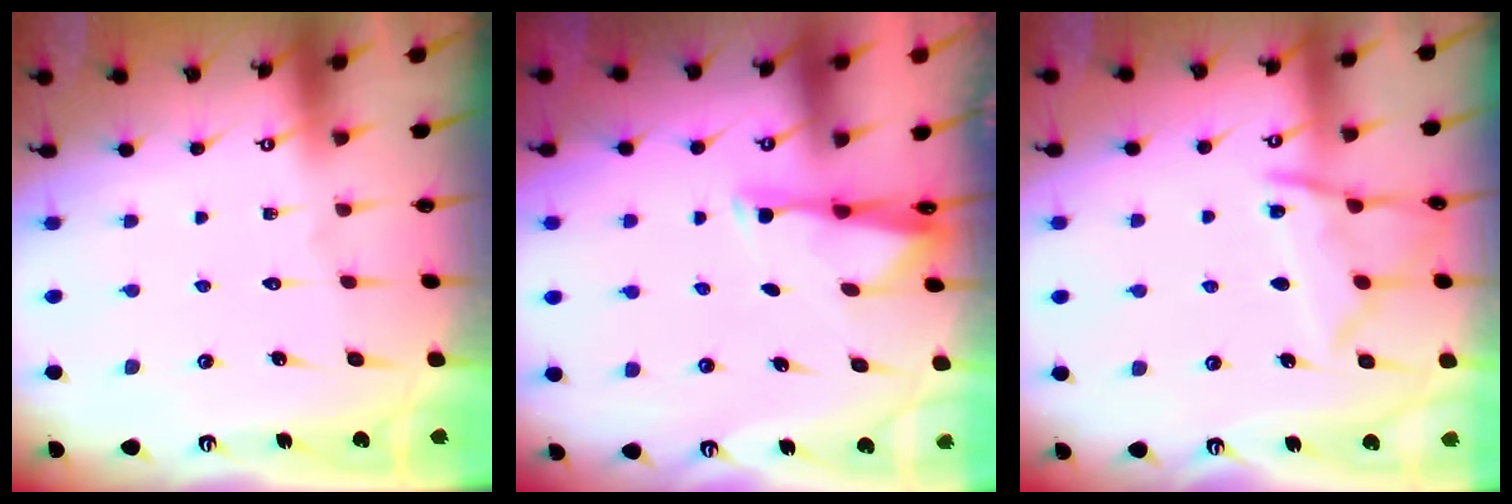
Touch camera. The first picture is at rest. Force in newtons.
{"total": 2.9, "press": 2.9, "slide": 0.6}
{"total": 10.2, "press": 10.2, "slide": 0.6}